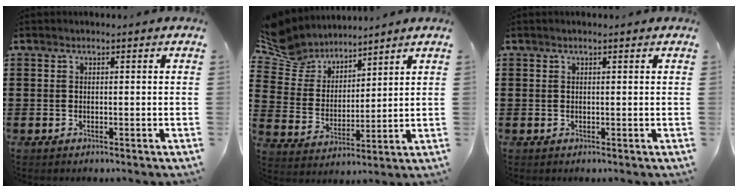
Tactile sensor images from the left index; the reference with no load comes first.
{"total": 8.3, "force": [7.7, 3.0, 0.3], "torque": [-0.059, -0.052, 0.145]}
{"total": 0.5, "force": [0.4, 0.0, 0.4], "torque": [-0.007, -0.001, 0.008]}